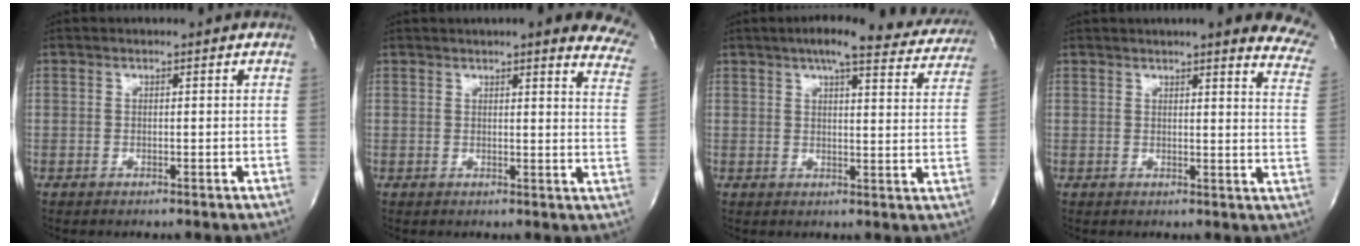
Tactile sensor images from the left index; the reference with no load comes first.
{"total": 14.8, "force": [12.4, 2.6, 7.7], "torque": [-0.078, -0.021, 0.122]}
{"total": 17.7, "force": [15.4, 3.5, 7.9], "torque": [-0.096, 0.003, 0.174]}
{"total": 16.3, "force": [13.6, 2.6, 8.5], "torque": [-0.089, -0.026, 0.137]}